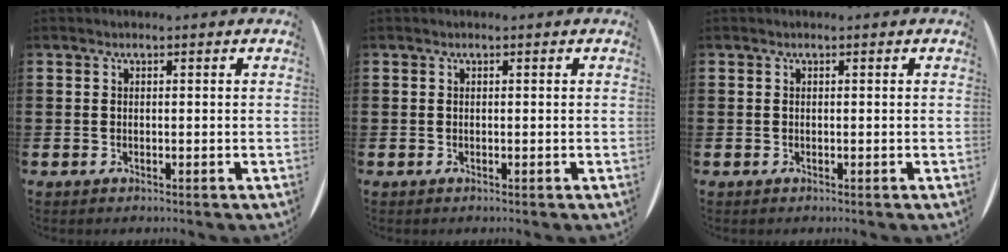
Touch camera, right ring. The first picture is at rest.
{"total": 0.0}
{"total": 0.0}